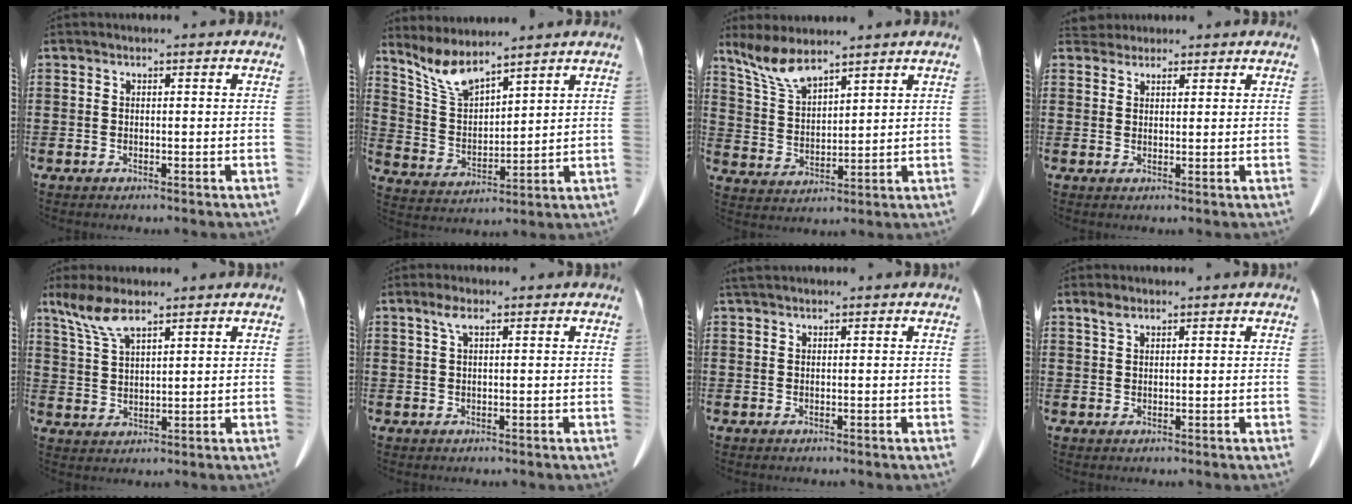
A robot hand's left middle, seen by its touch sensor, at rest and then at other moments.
{"total": 7.2, "force": [6.0, 2.0, 3.5], "torque": [-0.091, -0.018, 0.109]}
{"total": 7.1, "force": [5.5, 2.4, 3.9], "torque": [-0.097, -0.011, 0.100]}
{"total": 2.2, "force": [1.9, 1.0, 0.2], "torque": [-0.002, 0.004, 0.036]}
{"total": 6.4, "force": [4.4, 1.7, 4.2], "torque": [-0.102, -0.006, 0.078]}
{"total": 2.4, "force": [1.1, 0.6, 2.1], "torque": [-0.045, 0.006, 0.017]}
{"total": 0.6, "force": [0.6, 0.2, 0.2], "torque": [-0.008, 0.001, 0.011]}
{"total": 1.7, "force": [1.1, 0.6, 1.0], "torque": [-0.025, 0.002, 0.021]}